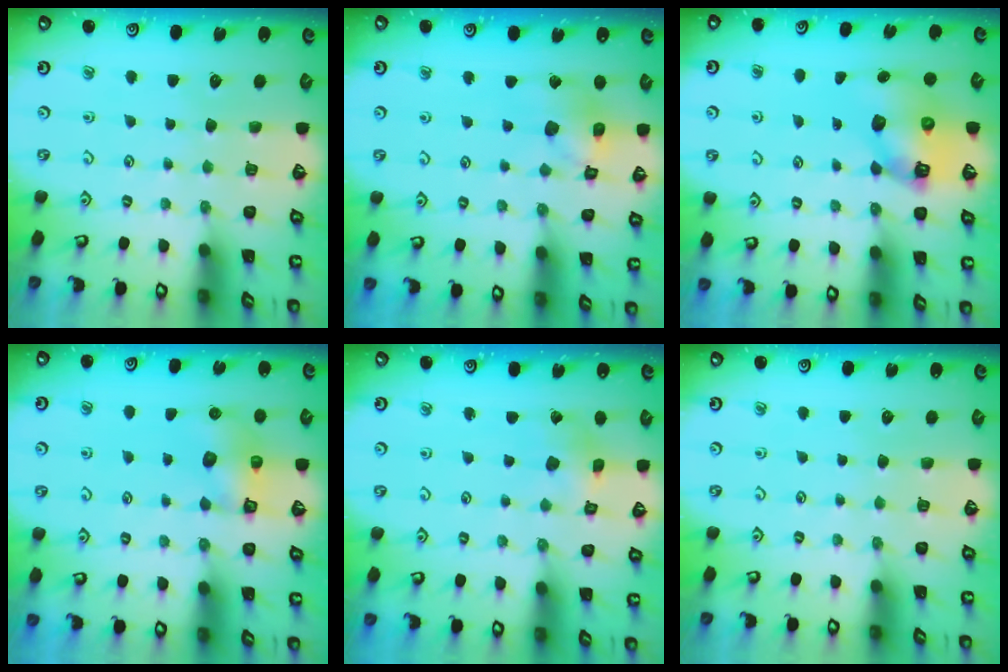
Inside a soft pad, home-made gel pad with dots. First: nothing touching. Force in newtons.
{"total": 12.5, "press": 12.4, "slide": 1.7}
{"total": 8.8, "press": 8.6, "slide": 1.5}
{"total": 6.2, "press": 6.2, "slide": 0.2}
{"total": 2.8, "press": 2.8, "slide": 0.5}
{"total": 0.0}